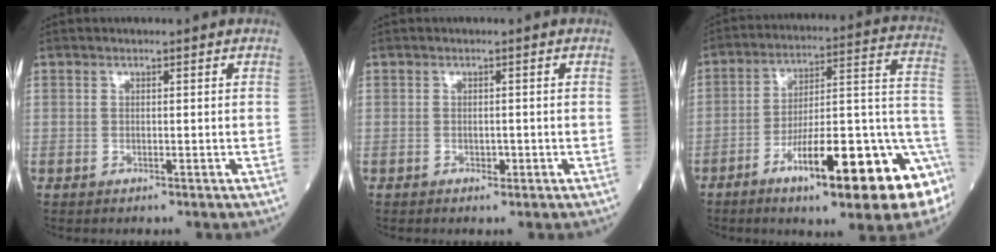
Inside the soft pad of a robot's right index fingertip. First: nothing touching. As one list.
[{"total": 1.0, "force": [-0.3, 0.7, 0.6], "torque": [-0.009, 0.000, -0.003]}, {"total": 20.0, "force": [-9.3, 2.7, 17.5], "torque": [-0.198, 0.008, -0.138]}]